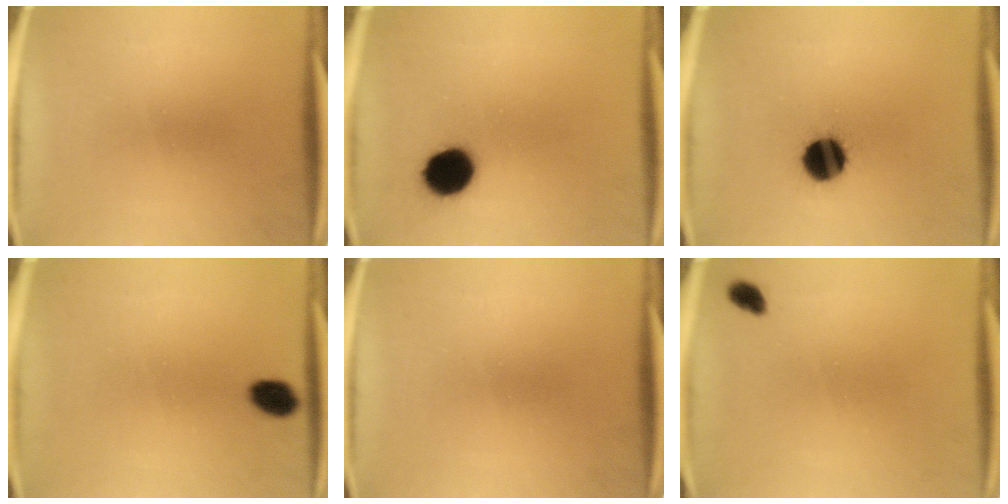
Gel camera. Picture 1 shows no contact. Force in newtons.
{"total": 10.0}
{"total": 10.3}
{"total": 2.3}
{"total": 0.0}
{"total": 1.8}